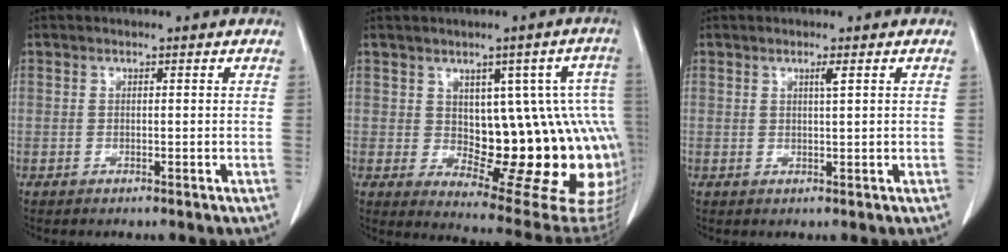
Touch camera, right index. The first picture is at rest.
{"total": 18.7, "force": [-0.6, 7.0, 17.3], "torque": [-0.138, 0.024, 0.015]}
{"total": 1.1, "force": [0.5, -0.2, 1.0], "torque": [-0.021, -0.002, 0.010]}